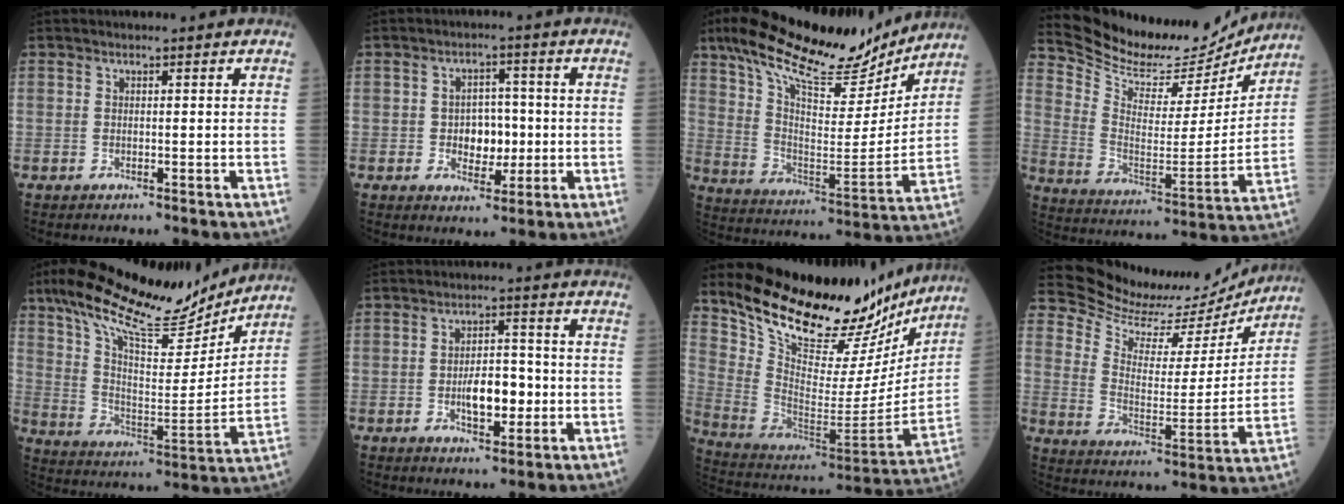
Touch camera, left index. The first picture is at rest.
{"total": 5.2, "force": [-0.8, 3.5, 3.7], "torque": [-0.056, 0.007, -0.010]}
{"total": 22.5, "force": [18.1, 6.1, 11.9], "torque": [-0.208, 0.001, 0.288]}
{"total": 18.1, "force": [17.3, 4.3, 3.2], "torque": [-0.070, -0.041, 0.264]}
{"total": 20.8, "force": [16.9, 4.6, 11.1], "torque": [-0.198, 0.004, 0.276]}
{"total": 6.3, "force": [-1.6, 2.8, 5.4], "torque": [-0.091, 0.004, -0.025]}
{"total": 25.3, "force": [21.7, 7.7, 10.5], "torque": [-0.164, -0.046, 0.326]}
{"total": 16.7, "force": [16.4, 3.1, 1.3], "torque": [-0.035, -0.043, 0.235]}